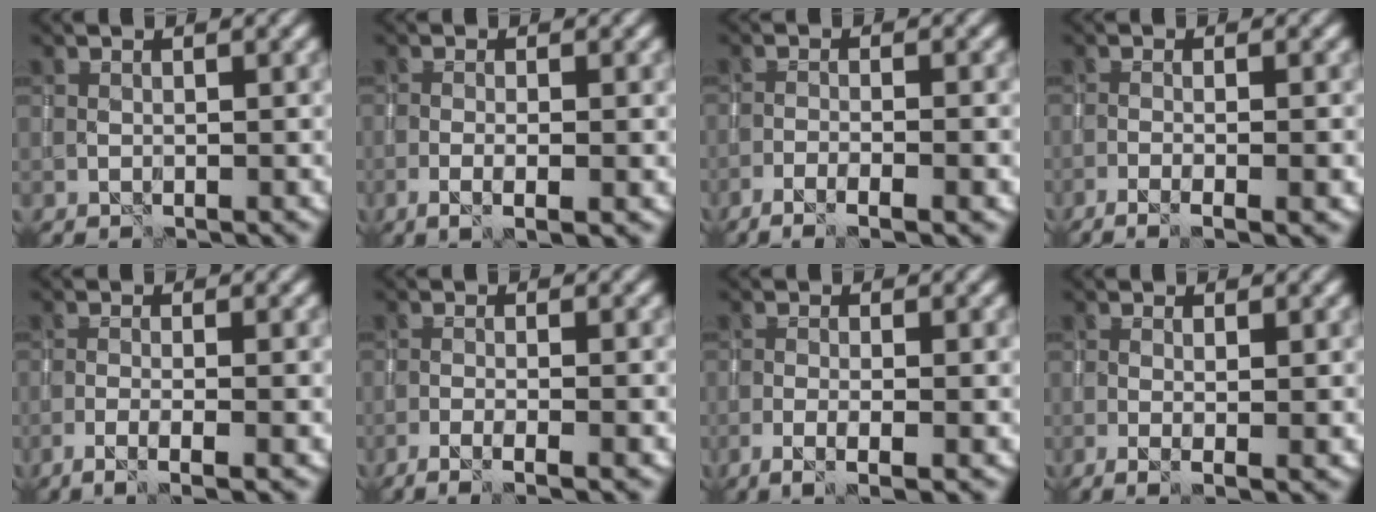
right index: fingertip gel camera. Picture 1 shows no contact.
{"total": 3.0, "force": [-1.0, 0.8, 2.7], "torque": [-0.048, -0.003, -0.020]}
{"total": 4.6, "force": [-2.8, 1.0, 3.5], "torque": [-0.058, 0.002, -0.051]}
{"total": 4.8, "force": [-2.0, 1.4, 4.1], "torque": [-0.049, 0.003, -0.032]}
{"total": 3.9, "force": [-1.6, 1.0, 3.3], "torque": [-0.054, -0.002, -0.036]}
{"total": 4.0, "force": [-2.0, 1.1, 3.4], "torque": [-0.049, 0.000, -0.039]}
{"total": 3.7, "force": [-1.3, 1.0, 3.3], "torque": [-0.058, -0.004, -0.027]}
{"total": 3.1, "force": [-0.3, 0.7, 3.0], "torque": [-0.048, -0.004, -0.006]}